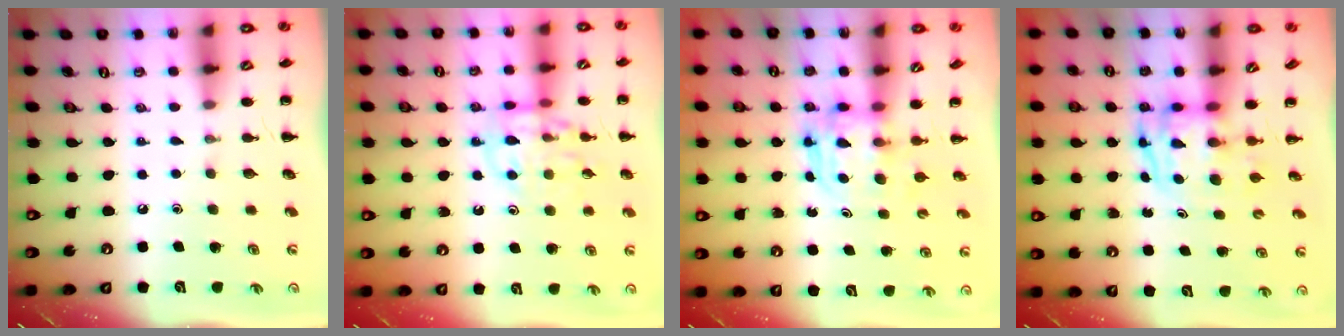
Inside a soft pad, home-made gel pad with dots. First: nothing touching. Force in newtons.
{"total": 13.6, "press": 13.6, "slide": 1.5}
{"total": 3.8, "press": 3.8, "slide": 0.3}
{"total": 3.7, "press": 3.7, "slide": 0.5}